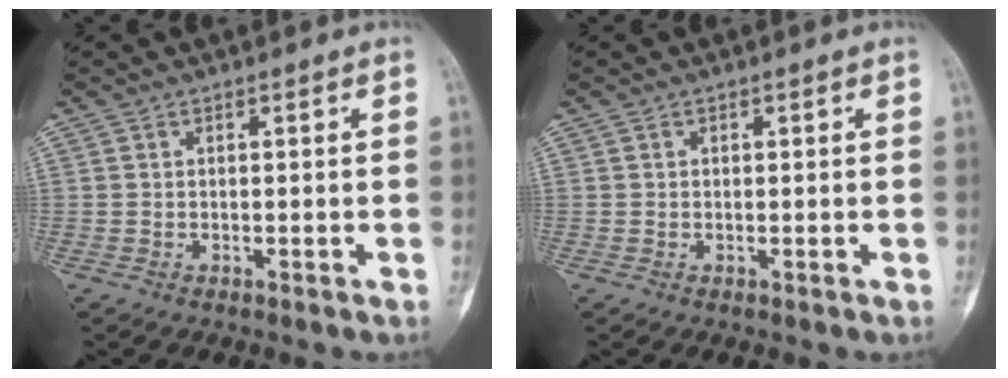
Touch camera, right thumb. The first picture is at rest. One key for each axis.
{"total": 0.0}